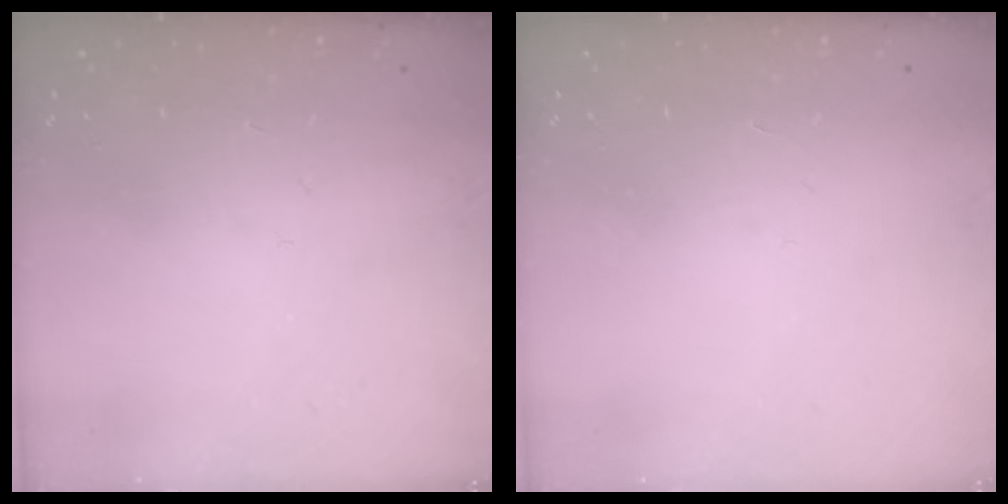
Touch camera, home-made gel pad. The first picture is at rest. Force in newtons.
{"total": 1.6, "press": 1.6, "slide": 0.1}